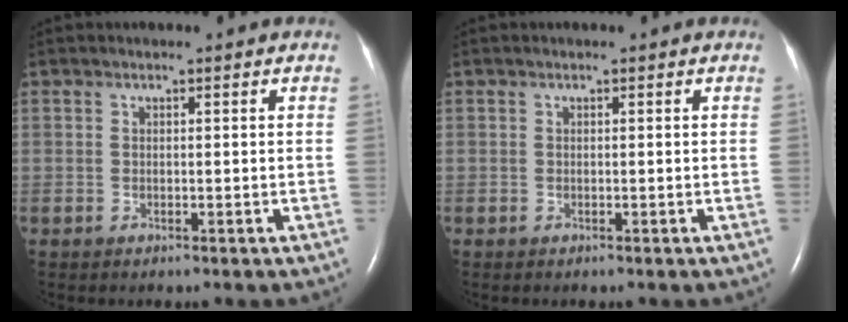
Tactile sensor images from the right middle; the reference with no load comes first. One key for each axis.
{"total": 0.0}